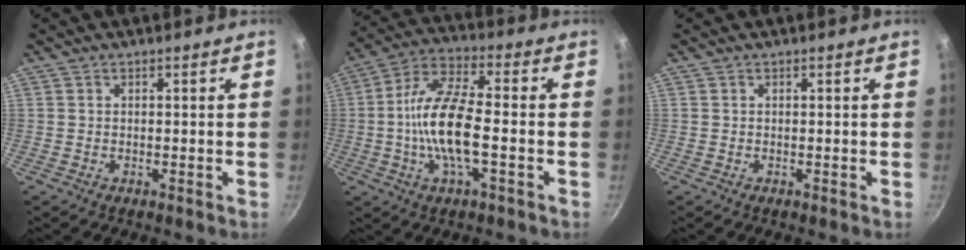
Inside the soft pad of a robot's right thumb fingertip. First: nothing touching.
{"total": 14.1, "force": [-2.0, 4.8, 13.2], "torque": [-0.272, 0.026, -0.042]}
{"total": 0.0}